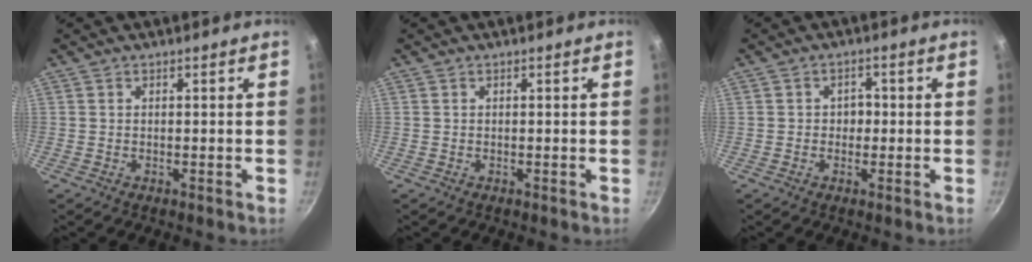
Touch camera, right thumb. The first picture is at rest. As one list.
[{"total": 0.0}, {"total": 2.7, "force": [-0.3, 2.3, 1.3], "torque": [0.000, 0.007, -0.008]}]